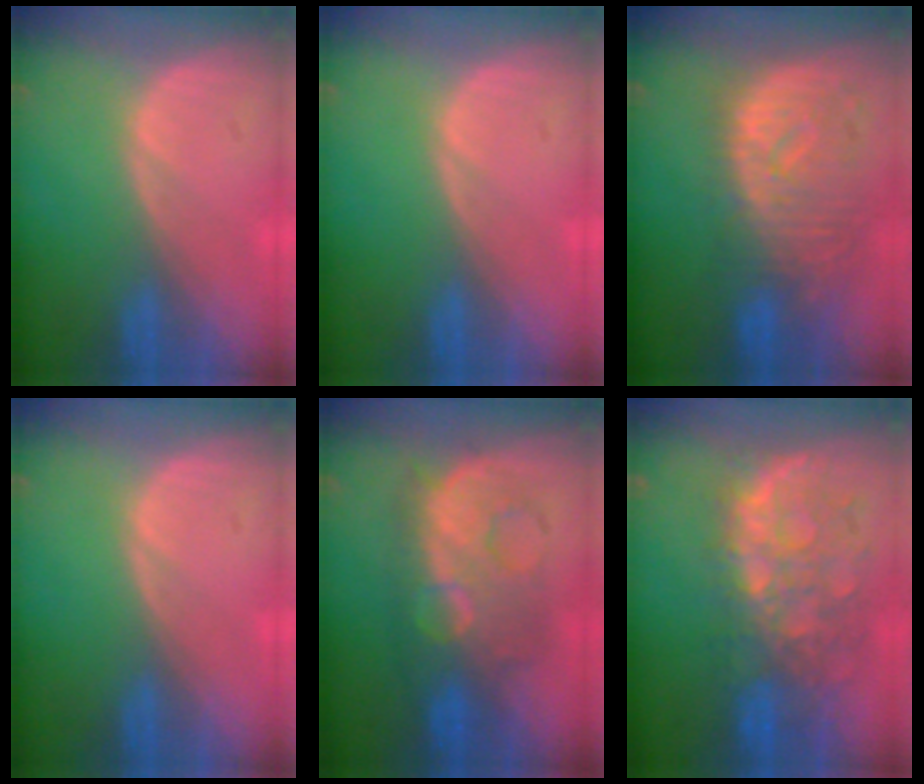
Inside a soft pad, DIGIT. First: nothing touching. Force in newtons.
{"total": 0.0}
{"total": 10.9, "press": 9.7, "slide": 4.9}
{"total": 0.0}
{"total": 9.1, "press": 9.1, "slide": 0.4}
{"total": 11.2, "press": 9.8, "slide": 5.4}